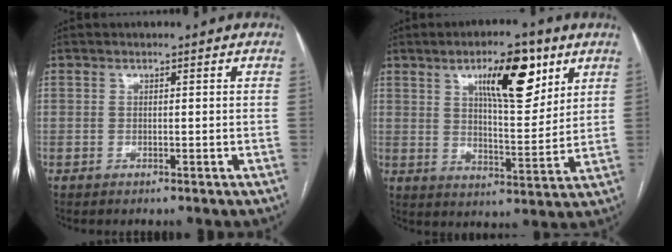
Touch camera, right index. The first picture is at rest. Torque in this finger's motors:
{"motor_torque": [1.11, 1.03, 0.27, 0.10]}